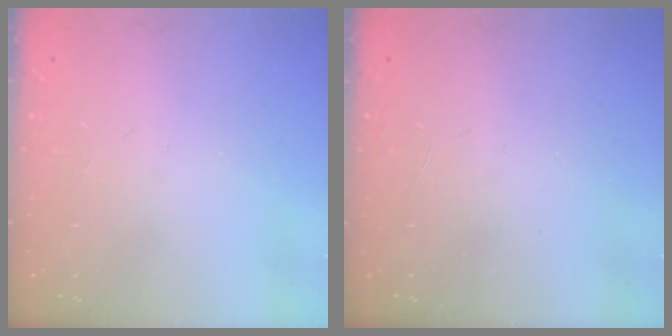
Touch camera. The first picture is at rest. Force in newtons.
{"total": 0.0}